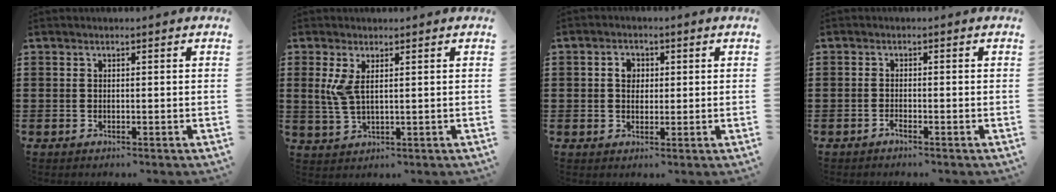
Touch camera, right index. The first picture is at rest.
{"total": 4.2, "force": [1.7, 1.5, 3.5], "torque": [-0.089, -0.001, 0.025]}
{"total": 3.0, "force": [0.4, 2.3, 1.9], "torque": [-0.044, 0.012, 0.005]}
{"total": 1.0, "force": [-0.9, 0.1, 0.5], "torque": [-0.012, -0.003, -0.016]}